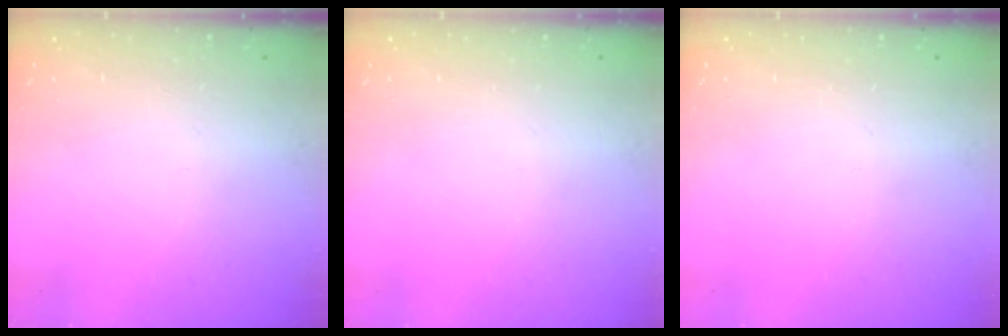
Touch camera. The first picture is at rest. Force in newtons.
{"total": 0.0}
{"total": 0.0}